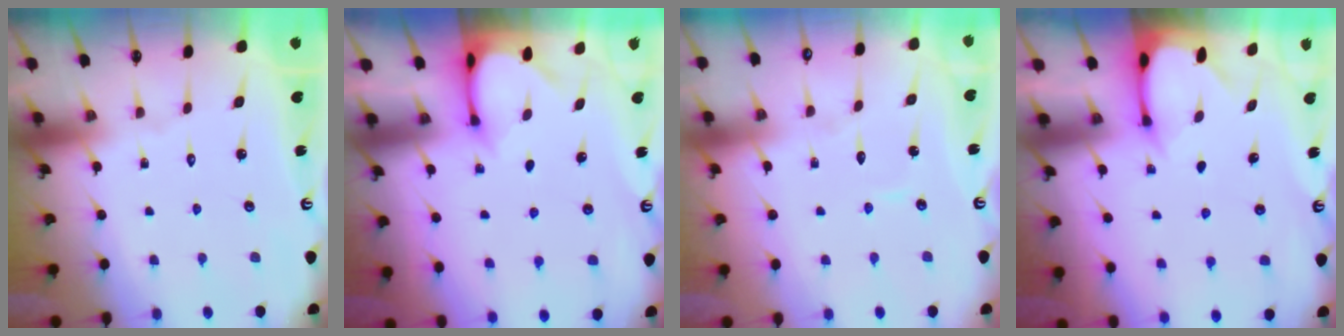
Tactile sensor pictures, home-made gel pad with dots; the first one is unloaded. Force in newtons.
{"total": 3.2, "press": 3.2, "slide": 0.3}
{"total": 3.9, "press": 3.9, "slide": 0.3}
{"total": 2.6, "press": 2.5, "slide": 0.3}